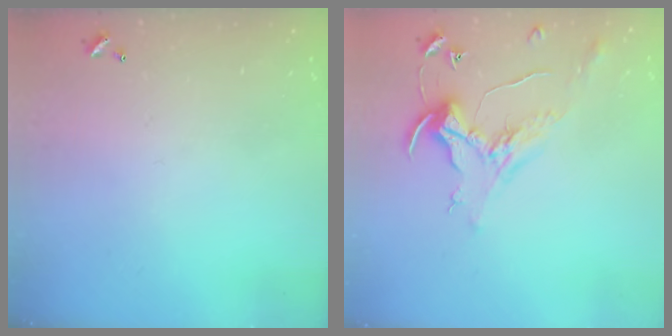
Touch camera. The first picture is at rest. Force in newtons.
{"total": 0.8, "press": 0.0, "slide": 0.8}